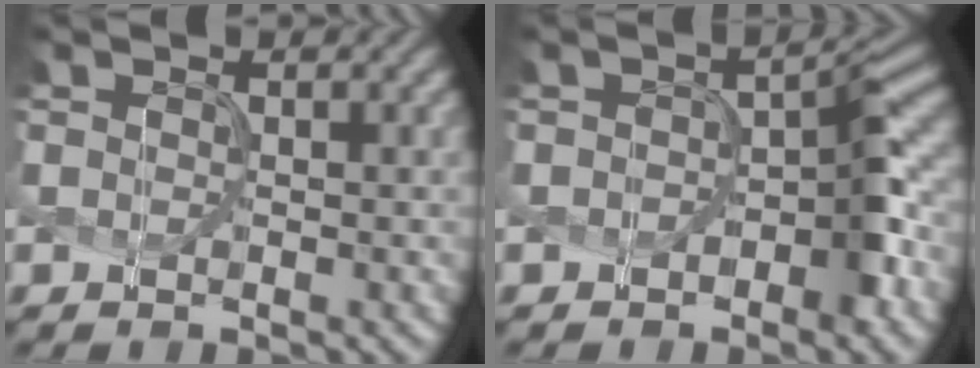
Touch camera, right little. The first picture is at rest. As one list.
[{"total": 4.3, "force": [-1.0, 2.0, 3.7], "torque": [-0.045, 0.008, -0.021]}]